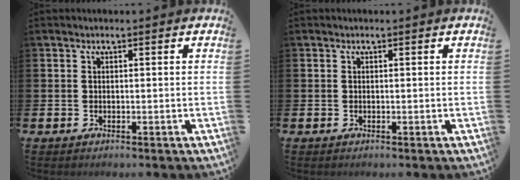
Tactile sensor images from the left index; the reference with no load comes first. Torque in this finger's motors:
{"motor_torque": [0.00, 0.00, -0.01, 0.01]}